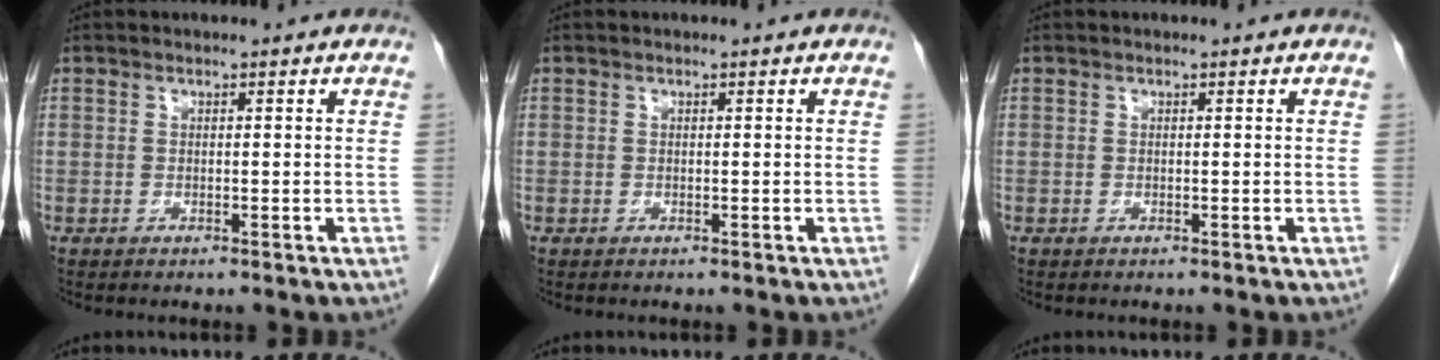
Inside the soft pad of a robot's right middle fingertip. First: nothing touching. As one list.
[{"total": 0.0}, {"total": 0.0}]